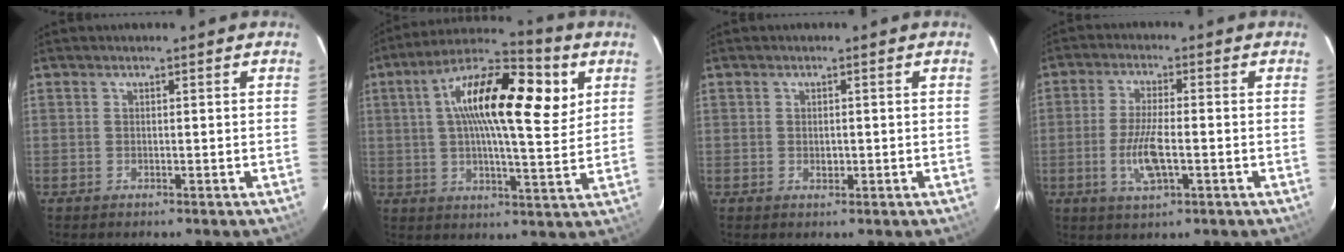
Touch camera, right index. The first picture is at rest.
{"total": 18.6, "force": [5.7, 5.7, 16.8], "torque": [-0.283, 0.031, 0.075]}
{"total": 1.2, "force": [-0.1, 0.9, 0.8], "torque": [-0.013, 0.002, -0.001]}
{"total": 7.7, "force": [-2.1, 2.2, 7.1], "torque": [-0.146, -0.007, -0.040]}